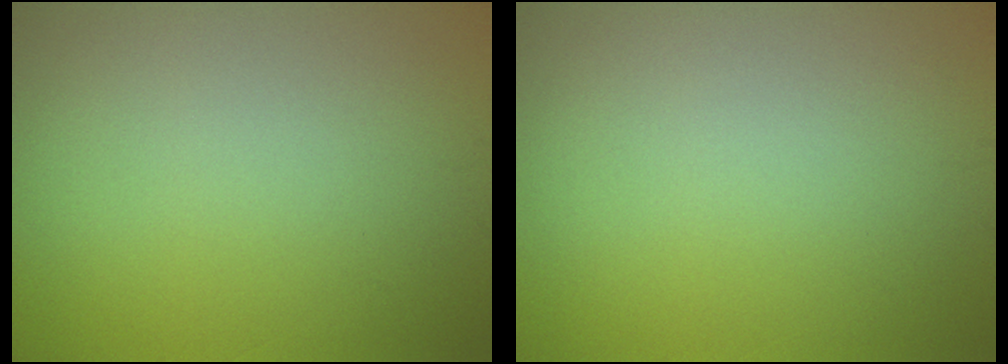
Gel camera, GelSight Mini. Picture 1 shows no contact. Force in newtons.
{"total": 0.0}